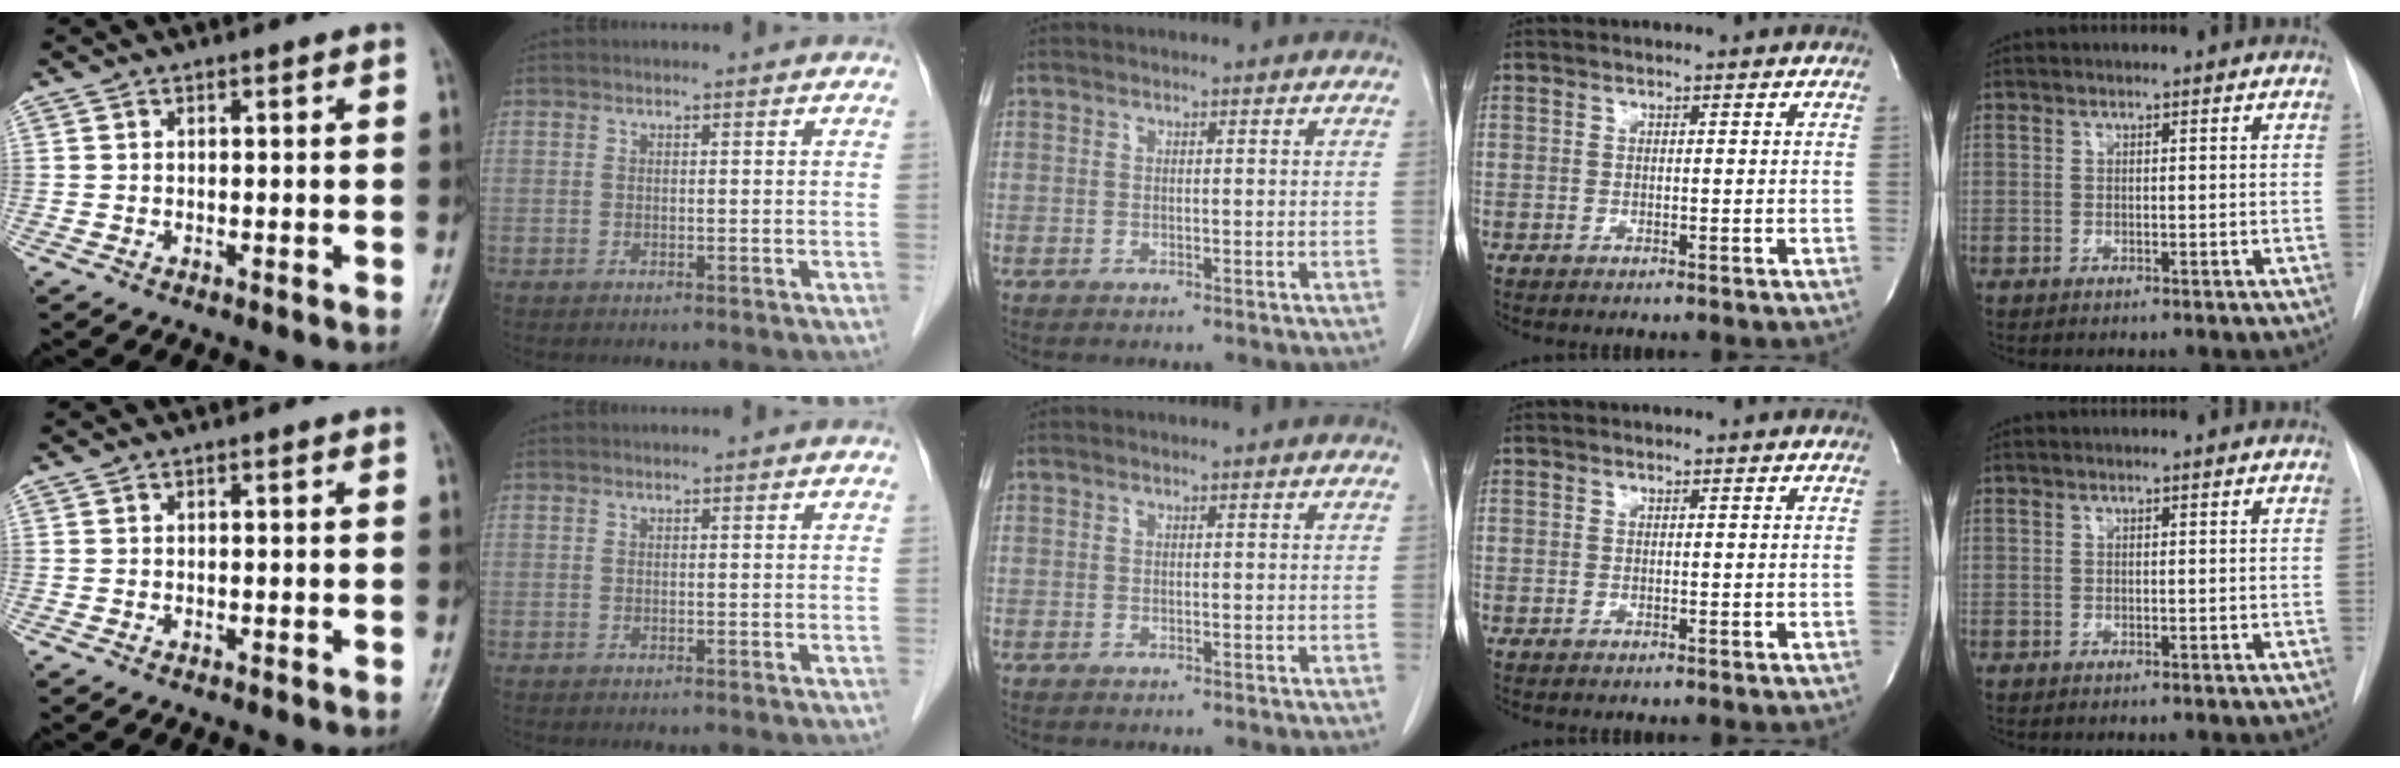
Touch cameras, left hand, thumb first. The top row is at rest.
{}